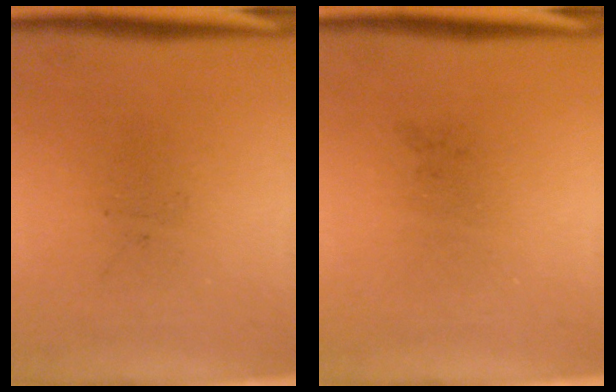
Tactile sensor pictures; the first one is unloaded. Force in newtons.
{"total": 0.0}